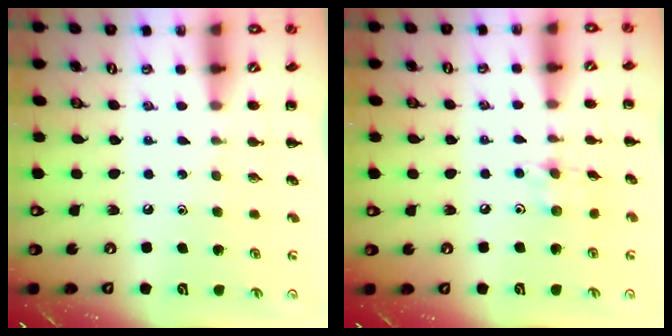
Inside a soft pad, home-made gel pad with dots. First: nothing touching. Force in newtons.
{"total": 6.3, "press": 6.3, "slide": 0.7}